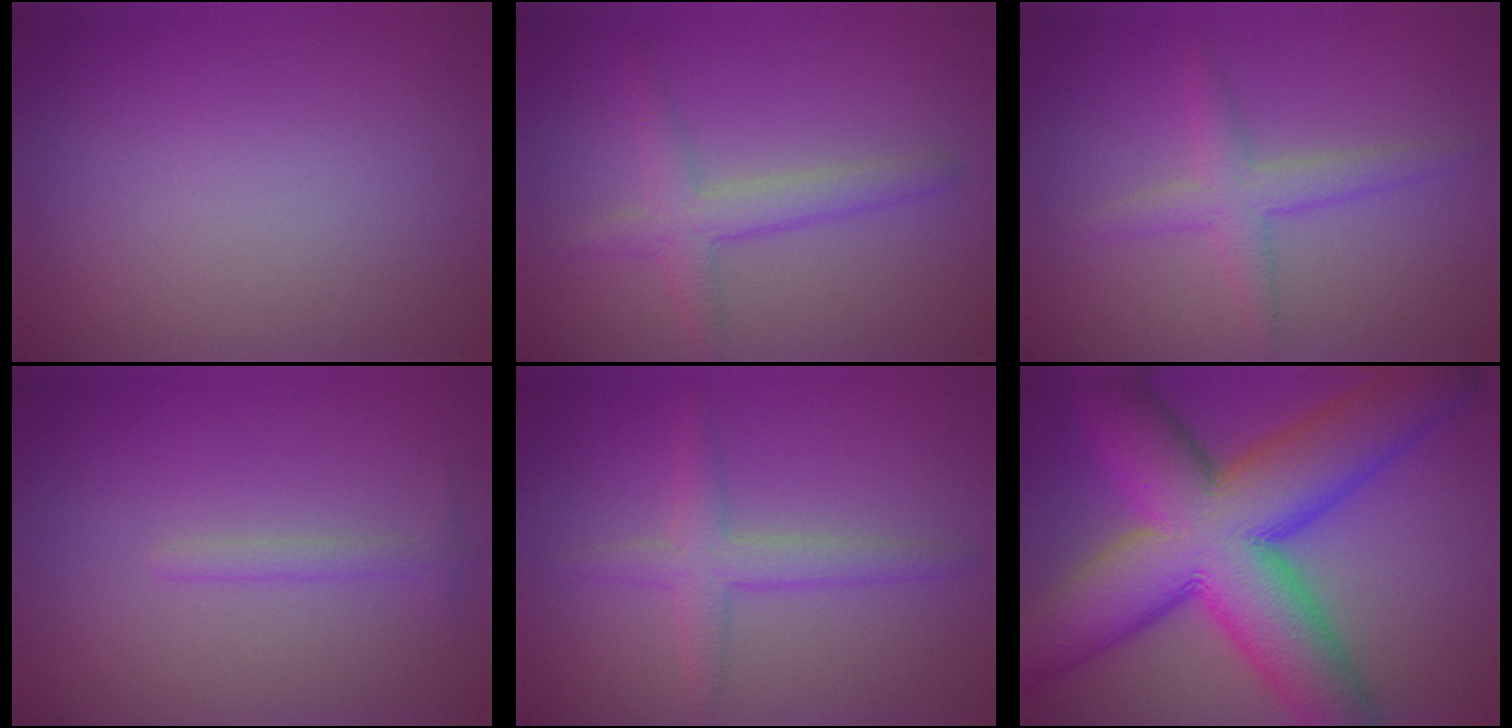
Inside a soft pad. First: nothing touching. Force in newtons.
{"total": 2.8, "press": 2.8, "slide": 0.2}
{"total": 2.7, "press": 2.7, "slide": 0.1}
{"total": 1.1, "press": 1.1, "slide": 0.0}
{"total": 2.7, "press": 2.7, "slide": 0.2}
{"total": 16.9, "press": 16.9, "slide": 0.3}